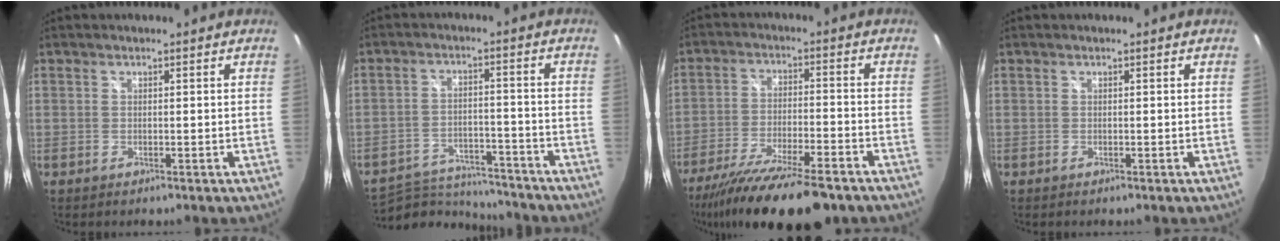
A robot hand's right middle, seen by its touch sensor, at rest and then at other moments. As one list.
[{"total": 15.6, "force": [-14.3, 3.6, 5.0], "torque": [-0.110, 0.002, -0.215]}, {"total": 19.0, "force": [-15.1, 3.4, 11.0], "torque": [-0.213, -0.044, -0.245]}, {"total": 0.0}]